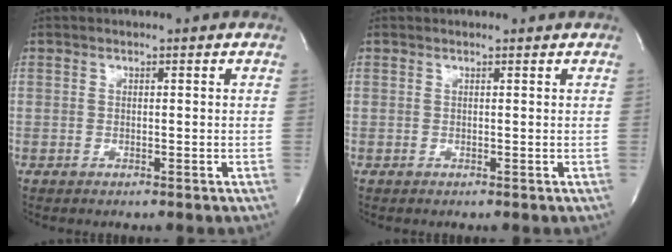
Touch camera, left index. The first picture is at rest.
{"total": 0.0}